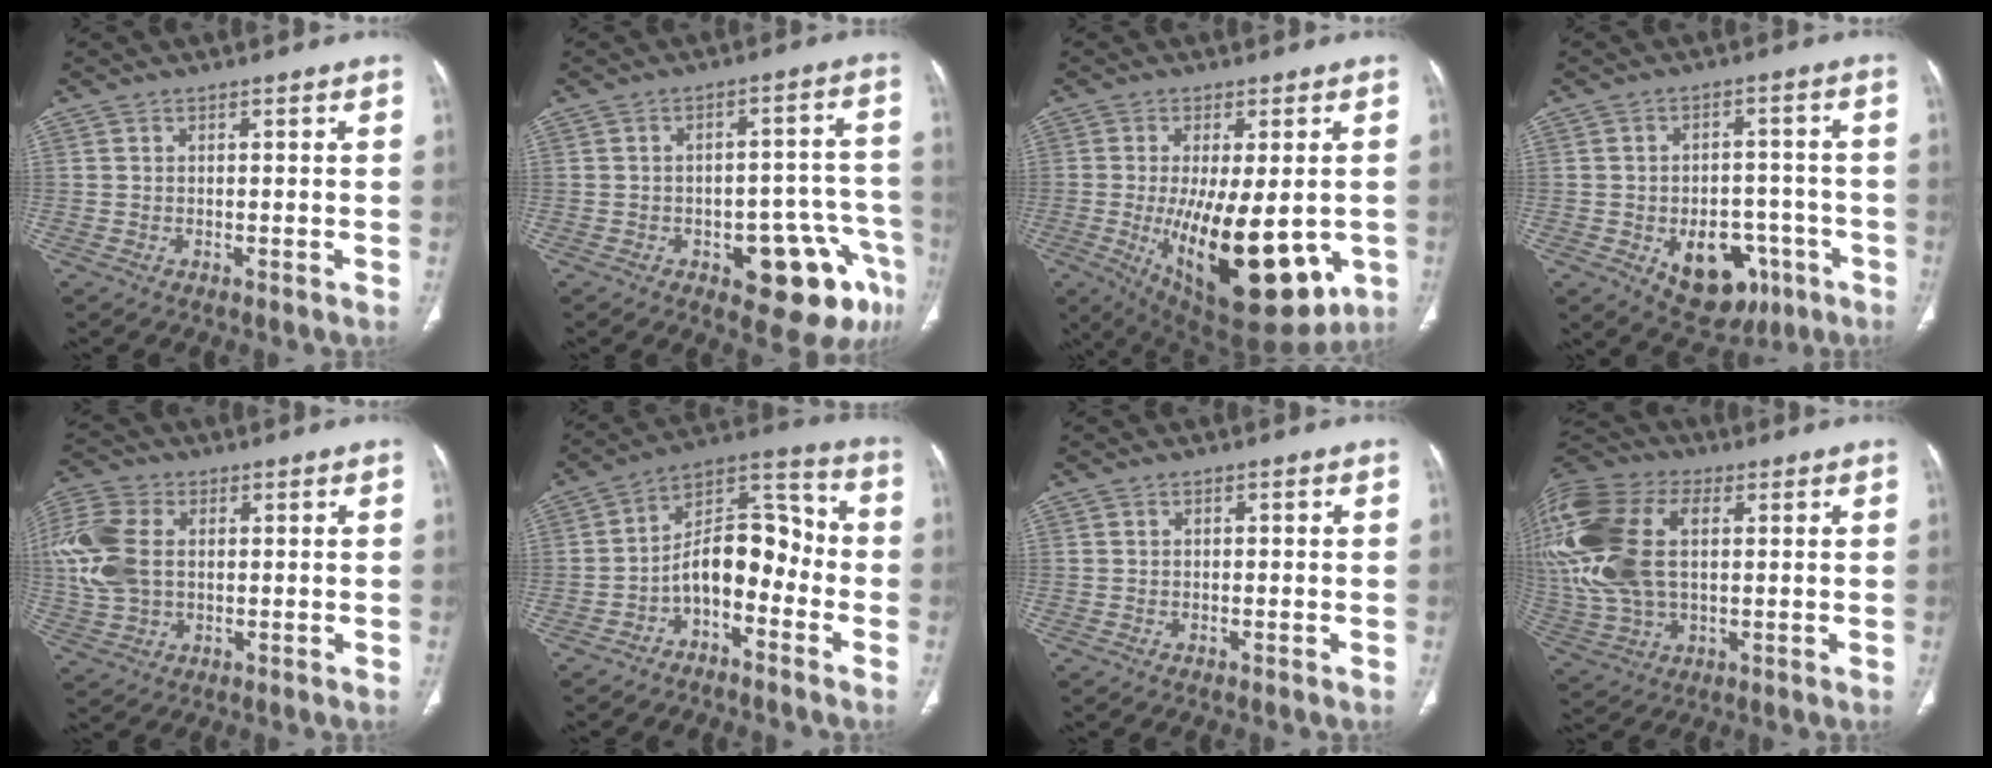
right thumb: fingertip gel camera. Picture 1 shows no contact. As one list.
[{"total": 14.4, "force": [-6.8, 6.0, 11.2], "torque": [-0.089, 0.049, -0.073]}, {"total": 20.8, "force": [-4.5, 8.3, 18.6], "torque": [-0.277, -0.030, -0.039]}, {"total": 13.7, "force": [-5.5, 9.0, 8.8], "torque": [-0.085, 0.030, -0.062]}, {"total": 14.3, "force": [1.6, 9.8, 10.3], "torque": [-0.253, 0.011, 0.032]}, {"total": 12.3, "force": [-3.9, 7.0, 9.3], "torque": [-0.122, 0.078, -0.075]}, {"total": 0.0}, {"total": 26.3, "force": [5.1, 15.9, 20.3], "torque": [-0.506, 0.025, 0.099]}]